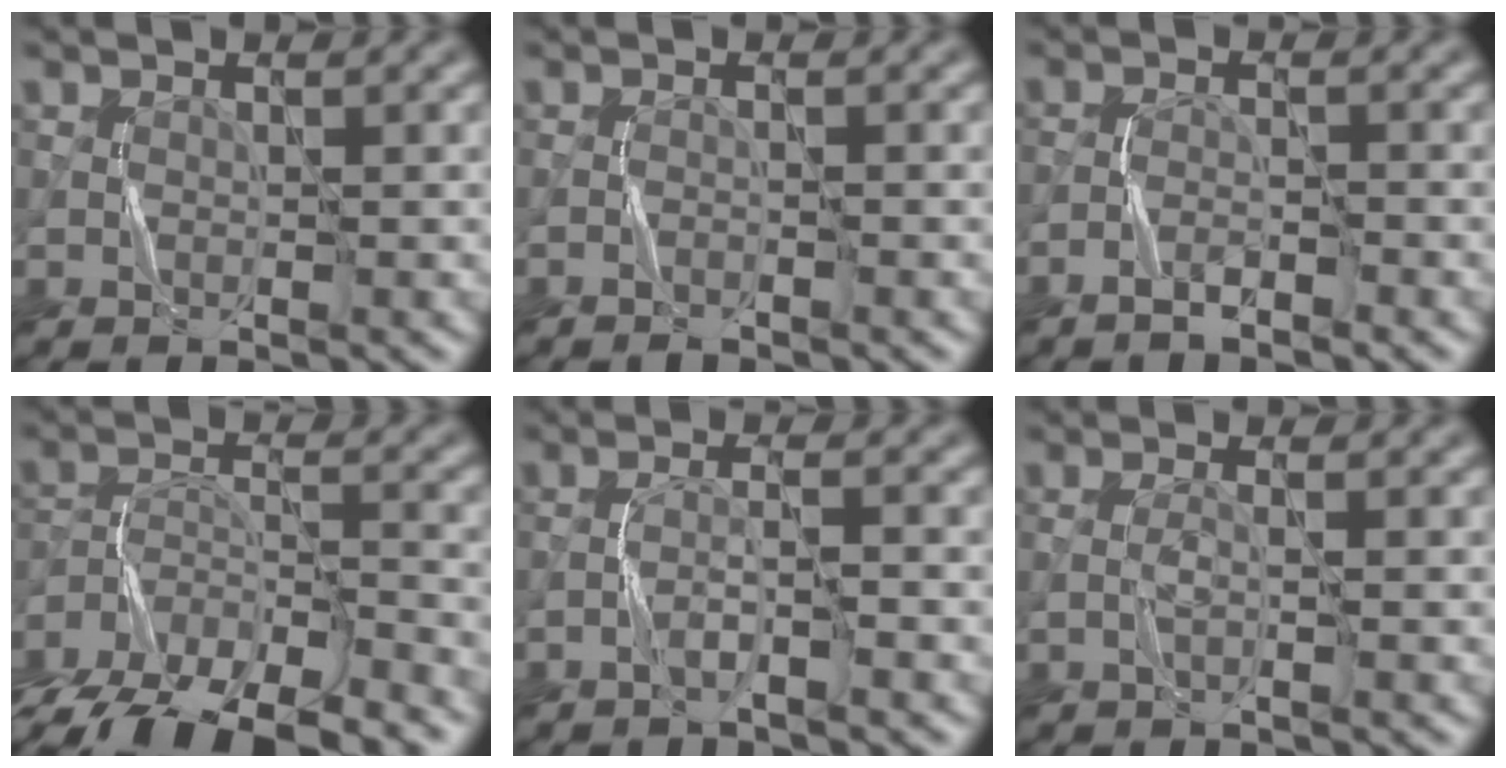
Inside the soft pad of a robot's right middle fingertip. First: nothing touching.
{"total": 1.0, "force": [-0.9, 0.0, 0.5], "torque": [-0.010, 0.003, -0.020]}
{"total": 1.9, "force": [-1.6, 0.2, 1.1], "torque": [-0.022, 0.005, -0.034]}
{"total": 12.3, "force": [-10.4, 4.1, 5.2], "torque": [-0.087, -0.017, -0.160]}
{"total": 2.2, "force": [-1.3, 0.0, 1.7], "torque": [-0.037, 0.011, -0.030]}
{"total": 1.1, "force": [-0.4, 0.0, 1.0], "torque": [-0.022, 0.003, -0.010]}